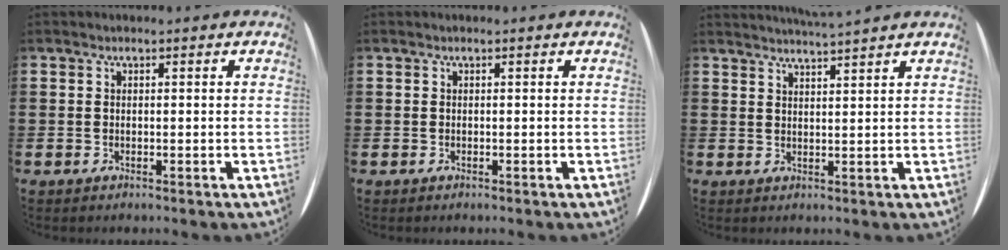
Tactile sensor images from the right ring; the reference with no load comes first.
{"total": 0.0}
{"total": 2.4, "force": [2.3, -0.9, -0.2], "torque": [0.003, -0.014, 0.042]}